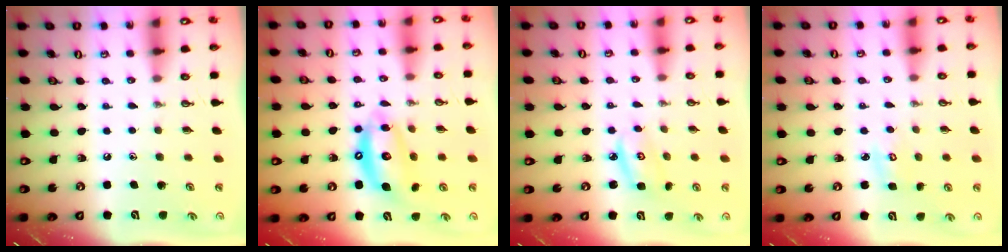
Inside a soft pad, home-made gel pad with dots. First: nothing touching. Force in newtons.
{"total": 12.4, "press": 12.4, "slide": 0.9}
{"total": 4.3, "press": 4.3, "slide": 0.3}
{"total": 2.9, "press": 2.9, "slide": 0.2}